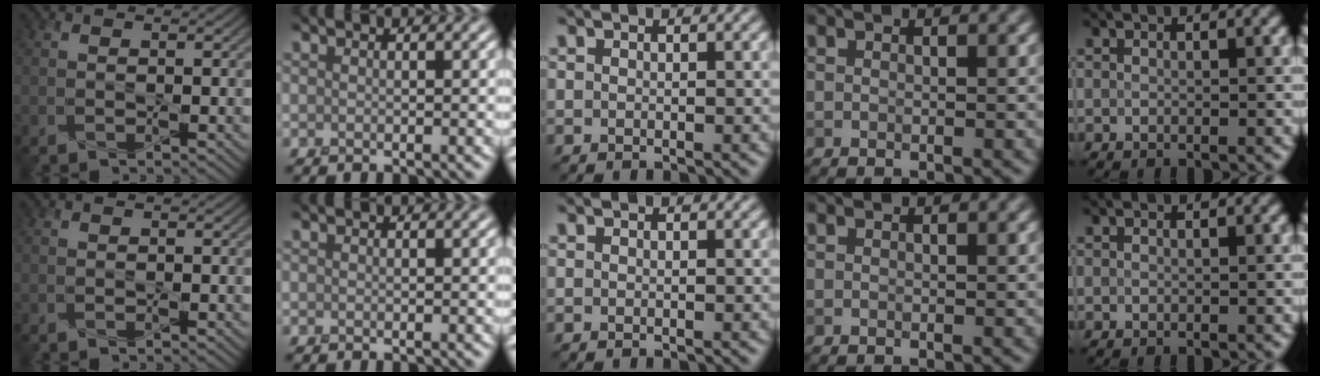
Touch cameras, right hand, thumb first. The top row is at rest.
{}